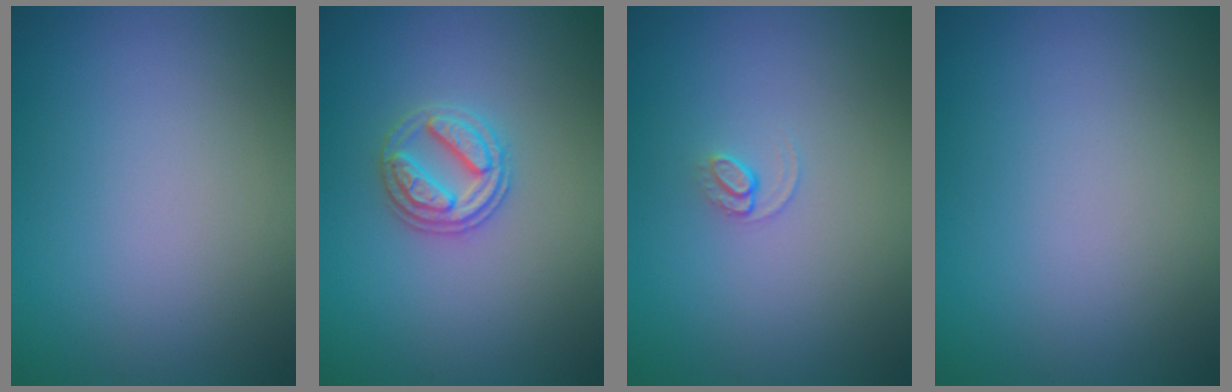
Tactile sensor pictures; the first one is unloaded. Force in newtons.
{"total": 2.9, "press": 2.8, "slide": 0.9}
{"total": 0.9, "press": 0.4, "slide": 0.8}
{"total": 0.0}